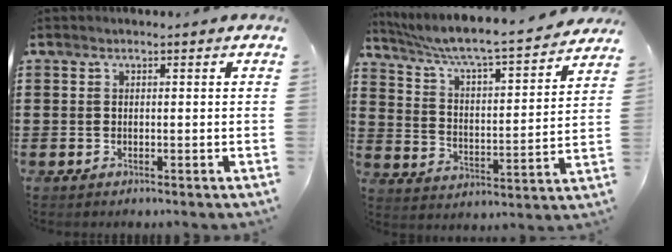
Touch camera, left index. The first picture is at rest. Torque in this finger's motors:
{"motor_torque": [2.14, 0.00, 0.25, 0.11]}